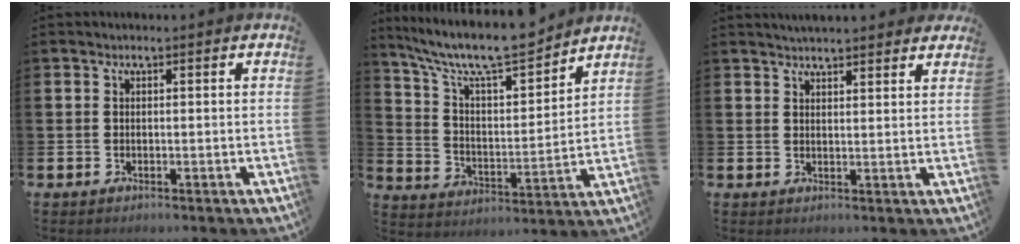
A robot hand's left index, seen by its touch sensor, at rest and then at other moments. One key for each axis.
{"total": 10.2, "fx": 9.4, "fy": 1.8, "fz": 3.7, "tx": -0.101, "ty": -0.067, "tz": 0.160}
{"total": 3.7, "fx": 3.6, "fy": 0.4, "fz": 0.5, "tx": -0.010, "ty": -0.015, "tz": 0.067}